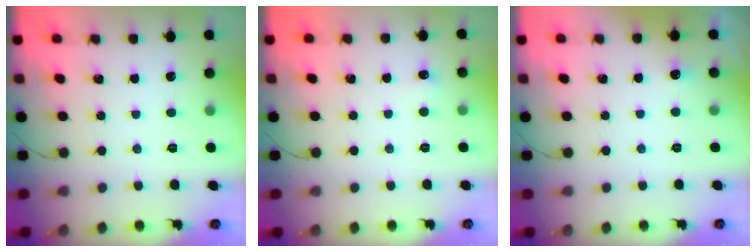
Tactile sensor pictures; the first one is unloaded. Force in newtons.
{"total": 3.6, "press": 3.4, "slide": 1.0}
{"total": 11.7, "press": 3.4, "slide": 11.2}